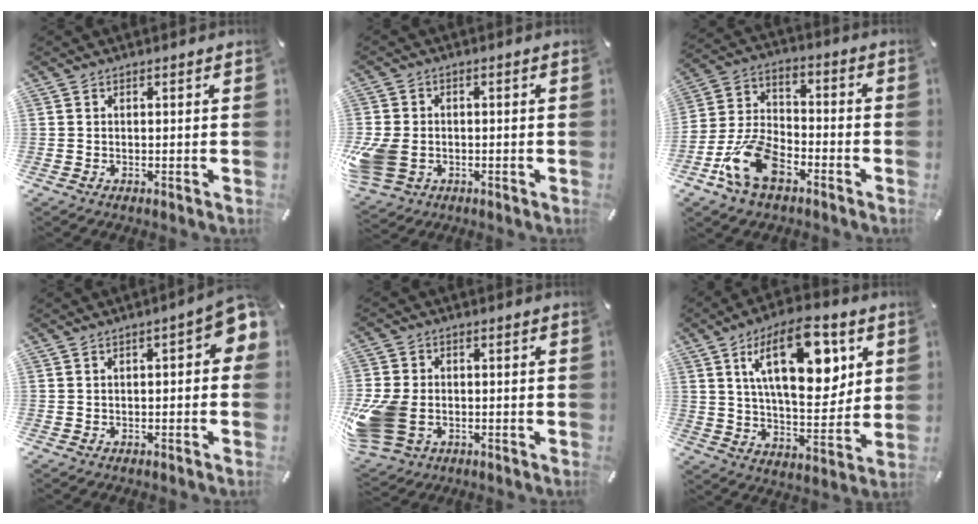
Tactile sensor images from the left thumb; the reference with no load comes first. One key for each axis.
{"total": 8.9, "fx": -1.8, "fy": 7.2, "fz": 4.8, "tx": -0.110, "ty": 0.011, "tz": -0.031}
{"total": 14.4, "fx": -7.5, "fy": 8.9, "fz": 8.5, "tx": -0.189, "ty": 0.038, "tz": -0.138}
{"total": 5.5, "fx": -0.1, "fy": 2.3, "fz": 5.0, "tx": -0.065, "ty": 0.000, "tz": -0.003}
{"total": 13.0, "fx": -3.0, "fy": 10.1, "fz": 7.7, "tx": -0.178, "ty": 0.011, "tz": -0.054}
{"total": 20.9, "fx": 8.2, "fy": 10.1, "fz": 16.3, "tx": -0.252, "ty": -0.023, "tz": 0.125}